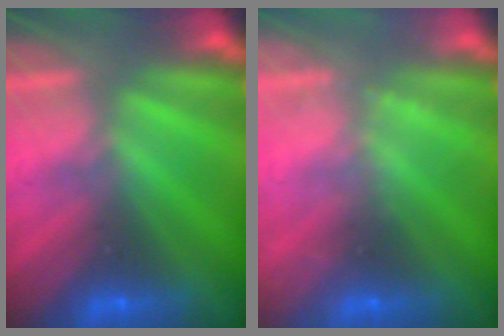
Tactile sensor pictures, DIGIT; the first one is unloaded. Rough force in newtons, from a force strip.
{"total": 2.4}